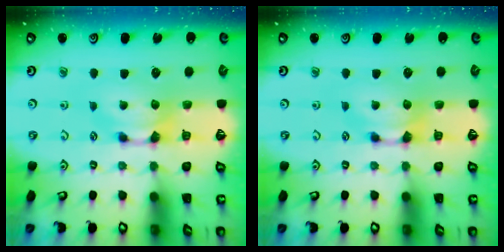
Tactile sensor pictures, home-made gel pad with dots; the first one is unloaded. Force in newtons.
{"total": 0.0}